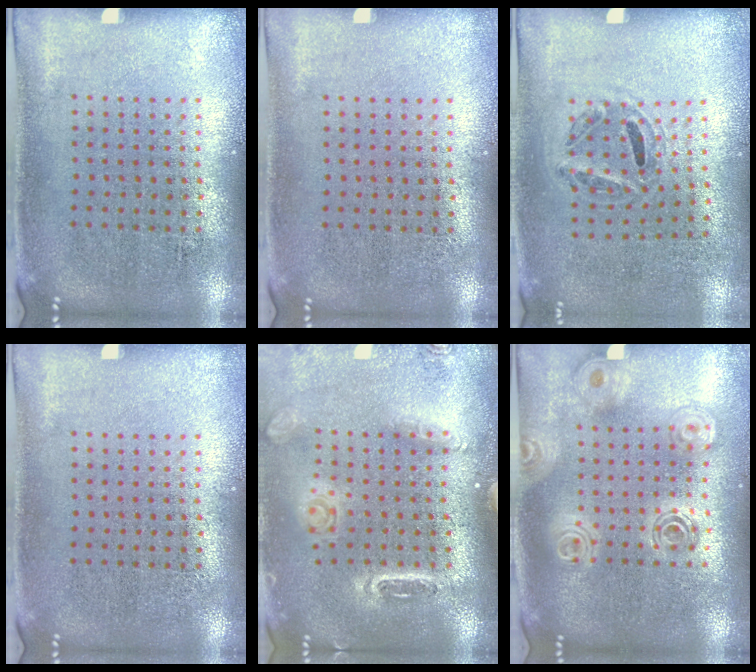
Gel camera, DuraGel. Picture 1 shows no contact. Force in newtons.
{"total": 0.0}
{"total": 1.1, "press": 0.7, "slide": 0.9}
{"total": 0.0}
{"total": 1.5, "press": 1.5, "slide": 0.2}
{"total": 1.8, "press": 1.6, "slide": 0.9}